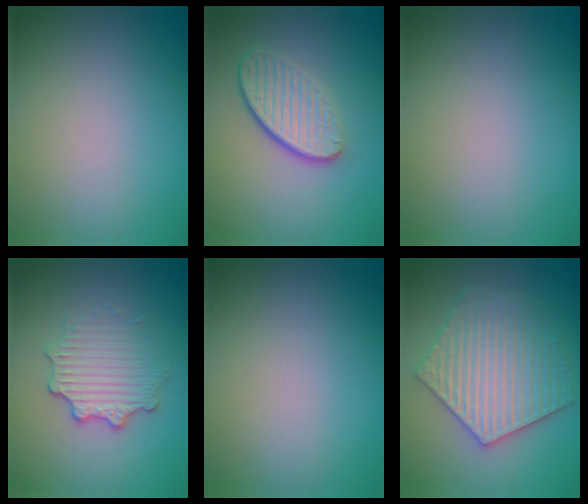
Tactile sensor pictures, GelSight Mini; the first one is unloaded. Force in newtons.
{"total": 4.6, "press": 3.1, "slide": 3.3}
{"total": 0.0}
{"total": 3.4, "press": 2.6, "slide": 2.2}
{"total": 0.0}
{"total": 6.1, "press": 6.1, "slide": 1.0}